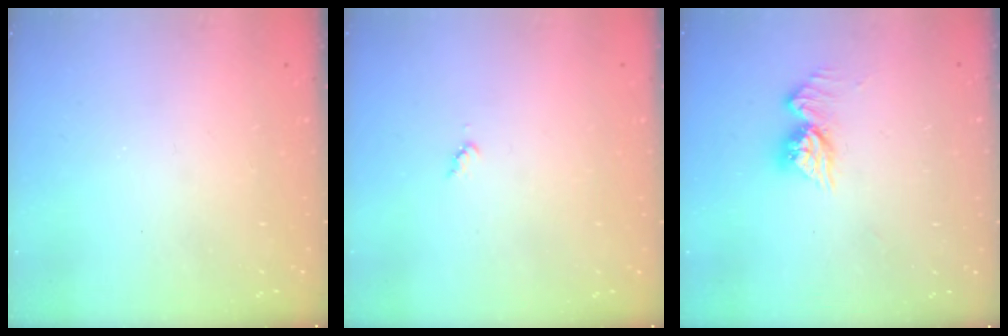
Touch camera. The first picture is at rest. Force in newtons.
{"total": 3.3, "press": 3.3, "slide": 0.4}
{"total": 9.7, "press": 9.7, "slide": 0.9}